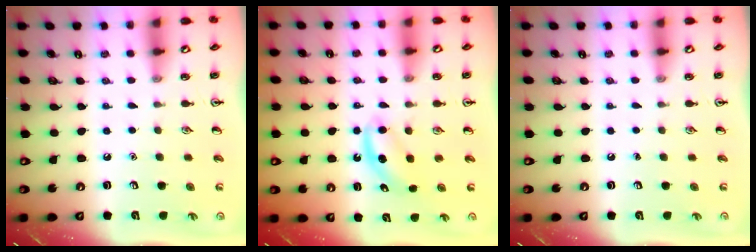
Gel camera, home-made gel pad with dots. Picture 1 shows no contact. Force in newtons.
{"total": 4.2, "press": 4.2, "slide": 0.8}
{"total": 0.0}